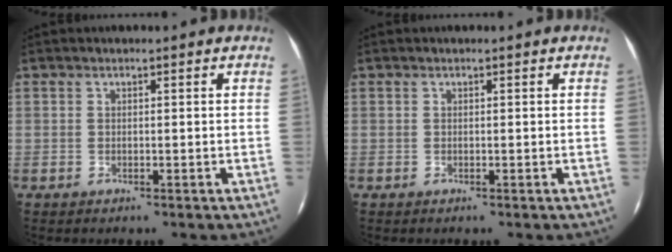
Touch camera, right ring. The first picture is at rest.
{"total": 0.0}